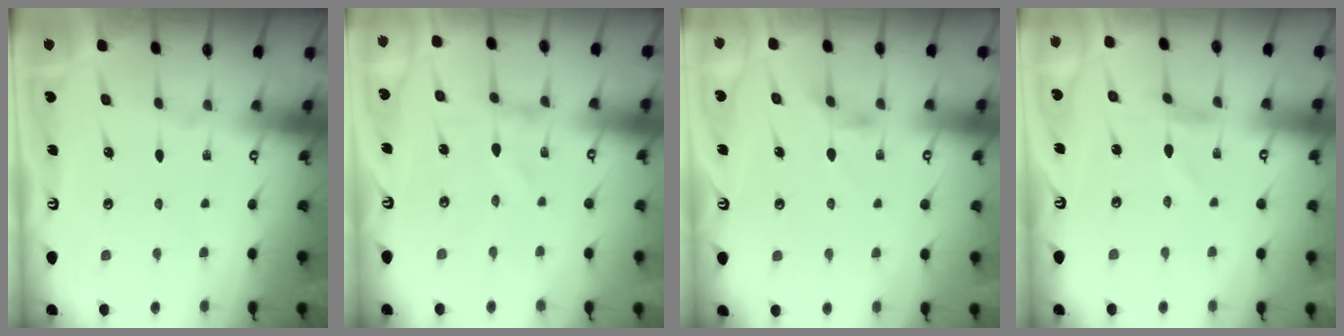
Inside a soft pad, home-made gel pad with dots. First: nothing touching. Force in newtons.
{"total": 0.7, "press": 0.6, "slide": 0.1}
{"total": 2.2, "press": 2.1, "slide": 0.4}
{"total": 0.0}